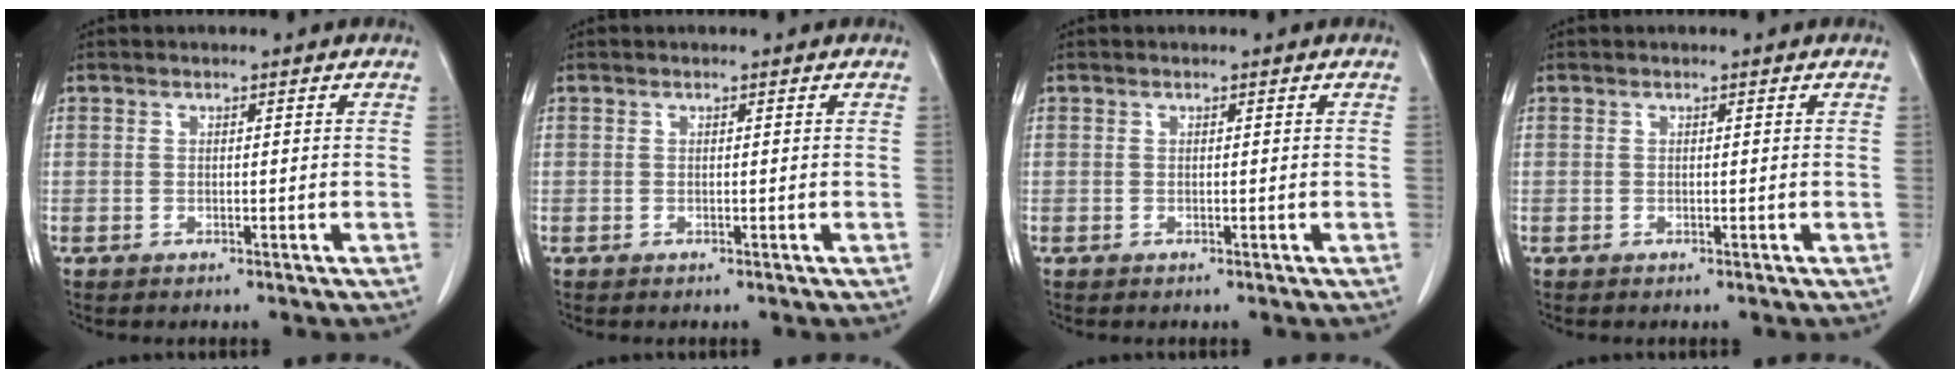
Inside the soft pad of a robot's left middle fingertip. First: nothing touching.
{"total": 0.0}
{"total": 0.0}
{"total": 0.0}